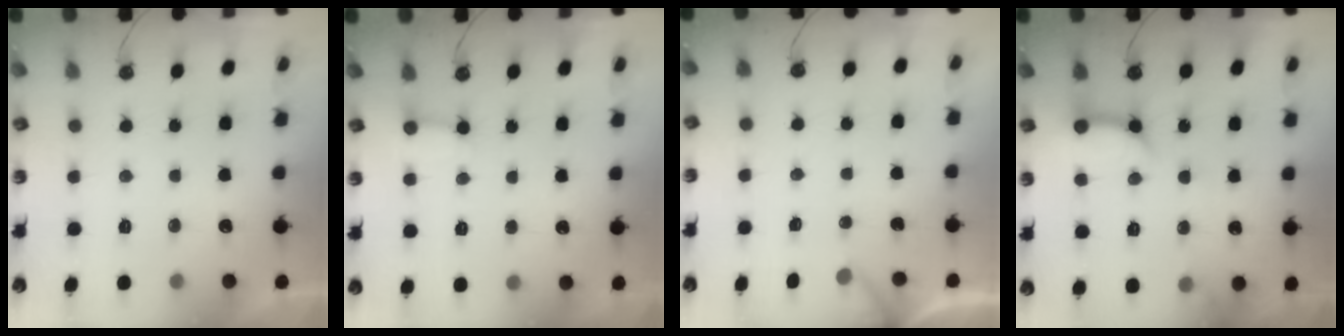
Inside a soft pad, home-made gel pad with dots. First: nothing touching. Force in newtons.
{"total": 2.6, "press": 2.6, "slide": 0.4}
{"total": 2.5, "press": 2.5, "slide": 0.2}
{"total": 11.8, "press": 11.7, "slide": 1.3}